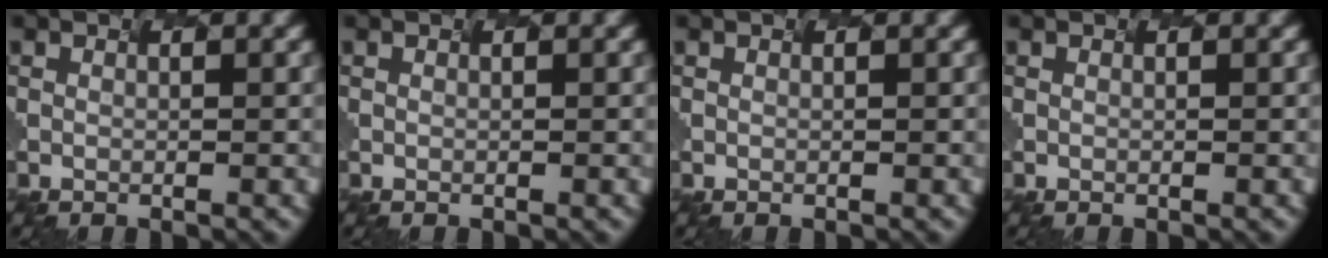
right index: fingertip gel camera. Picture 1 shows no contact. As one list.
[{"total": 0.0}, {"total": 0.0}, {"total": 0.0}]